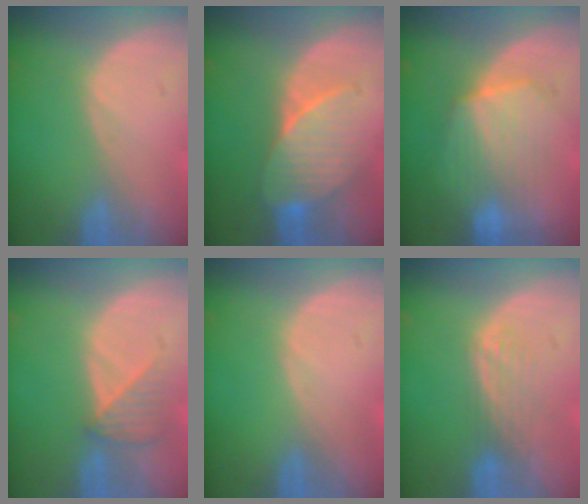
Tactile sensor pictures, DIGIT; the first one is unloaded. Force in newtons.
{"total": 7.3, "press": 7.1, "slide": 1.6}
{"total": 7.0, "press": 6.9, "slide": 1.3}
{"total": 3.4, "press": 3.4, "slide": 0.7}
{"total": 0.0}
{"total": 3.5, "press": 2.9, "slide": 1.9}